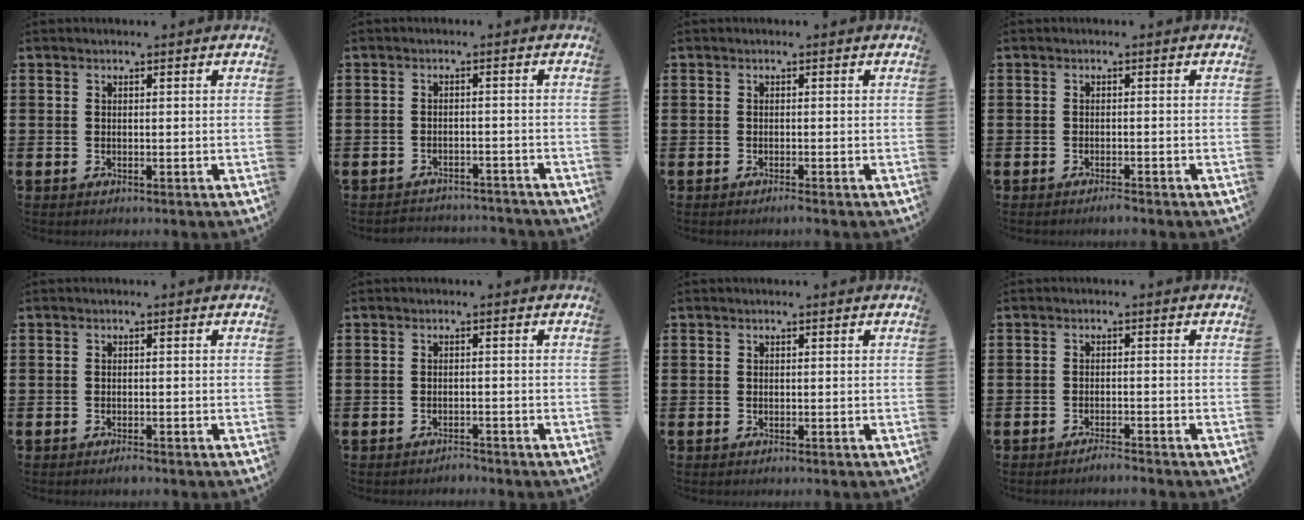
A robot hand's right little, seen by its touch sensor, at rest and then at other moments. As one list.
[{"total": 2.0, "force": [-2.0, 0.1, -0.2], "torque": [-0.004, 0.003, -0.046]}, {"total": 0.6, "force": [-0.5, -0.1, 0.4], "torque": [-0.006, -0.003, -0.009]}, {"total": 0.9, "force": [-0.9, 0.0, 0.4], "torque": [-0.009, -0.002, -0.017]}, {"total": 0.7, "force": [-0.6, 0.1, 0.4], "torque": [-0.009, -0.003, -0.012]}, {"total": 1.2, "force": [-1.2, 0.1, -0.1], "torque": [-0.003, 0.003, -0.026]}, {"total": 0.0}, {"total": 1.5, "force": [-1.5, -0.1, 0.3], "torque": [-0.007, 0.001, -0.029]}]